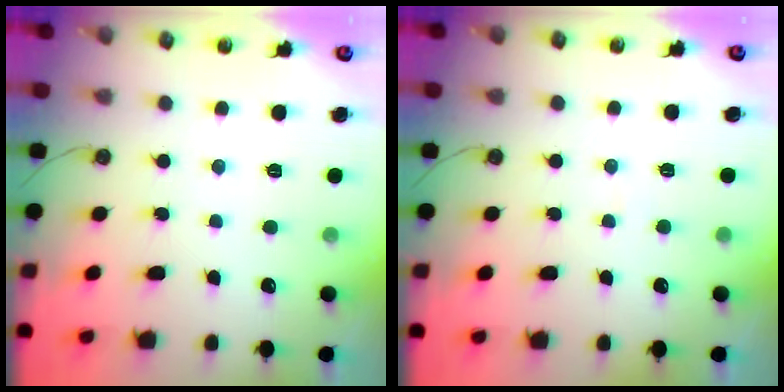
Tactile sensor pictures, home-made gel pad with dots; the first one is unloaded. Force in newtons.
{"total": 2.5, "press": 2.5, "slide": 0.2}